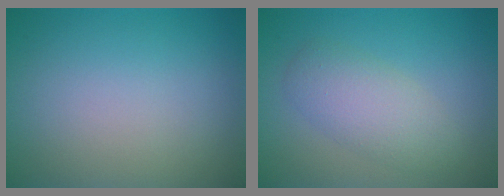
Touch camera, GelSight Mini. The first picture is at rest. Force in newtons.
{"total": 3.6, "press": 3.6, "slide": 0.2}